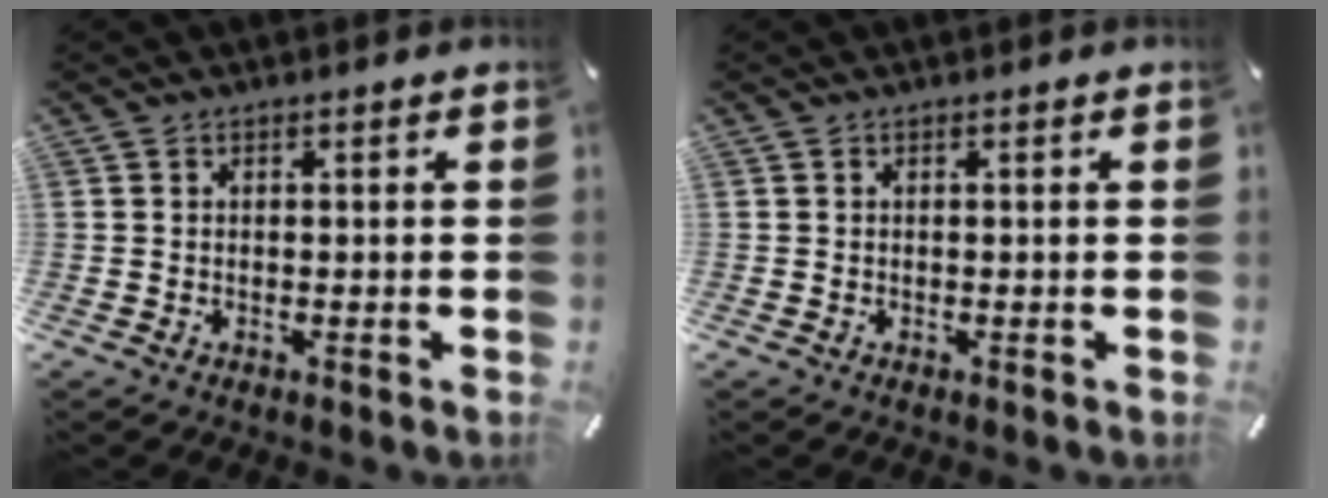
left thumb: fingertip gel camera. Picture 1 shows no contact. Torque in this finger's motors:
{"motor_torque": [-0.17, -0.12, 0.03, 0.02, 0.00]}